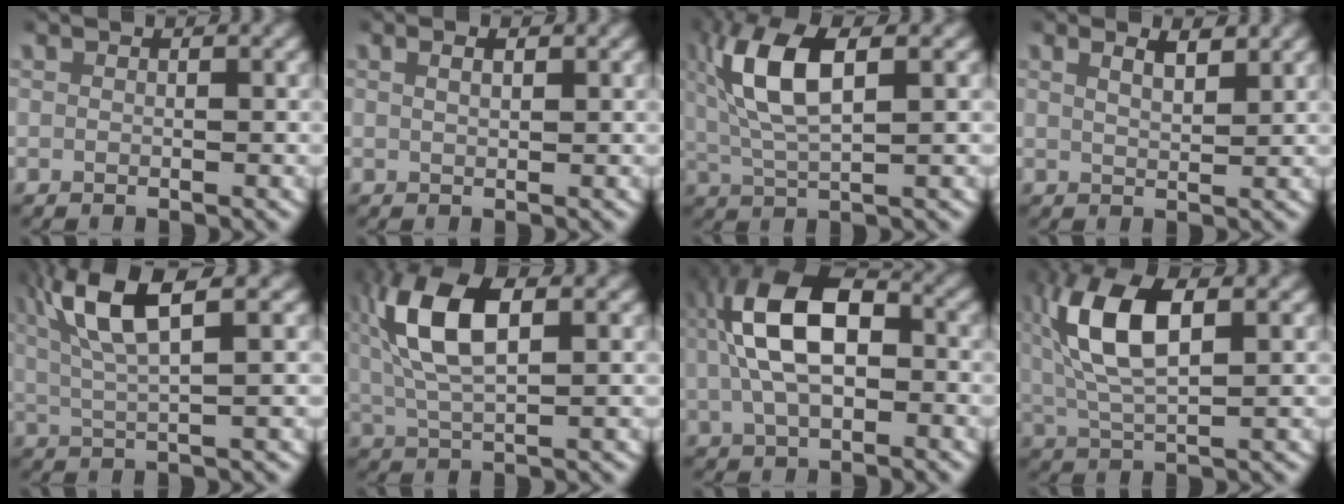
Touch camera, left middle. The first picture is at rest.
{"total": 0.9, "force": [0.5, 0.3, 0.8], "torque": [-0.010, -0.001, 0.009]}
{"total": 7.4, "force": [2.1, 2.9, 6.5], "torque": [-0.143, 0.004, 0.041]}
{"total": 1.8, "force": [1.3, 0.4, 1.2], "torque": [-0.019, -0.006, 0.026]}
{"total": 7.3, "force": [3.2, 2.2, 6.2], "torque": [-0.129, 0.004, 0.051]}
{"total": 8.1, "force": [2.2, 3.6, 6.9], "torque": [-0.156, 0.000, 0.042]}
{"total": 9.3, "force": [1.1, 5.4, 7.5], "torque": [-0.145, 0.003, 0.013]}
{"total": 8.2, "force": [2.3, 3.5, 7.1], "torque": [-0.158, 0.001, 0.044]}